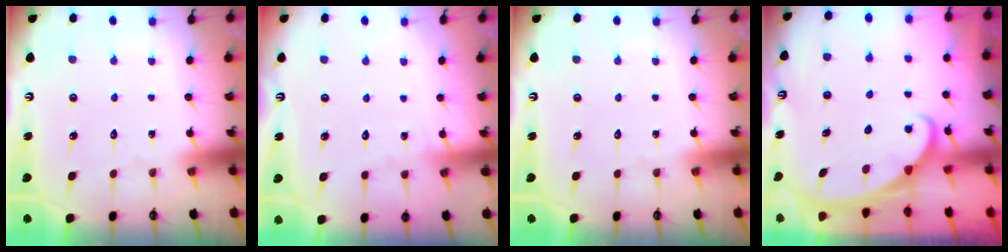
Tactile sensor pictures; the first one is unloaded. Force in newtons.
{"total": 2.5, "press": 2.5, "slide": 0.3}
{"total": 0.0}
{"total": 2.1, "press": 2.1, "slide": 0.1}